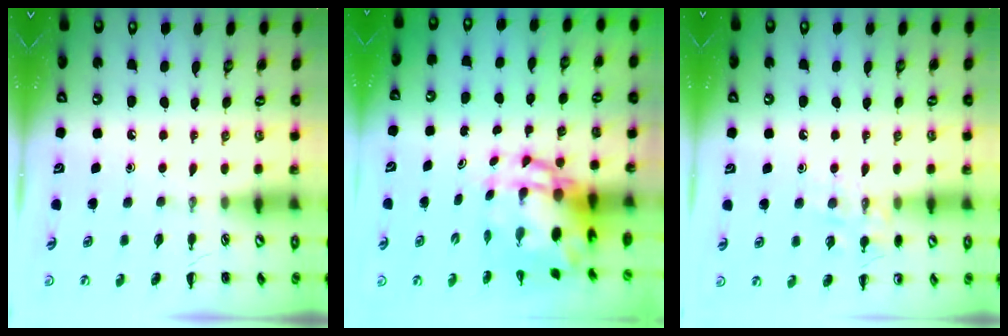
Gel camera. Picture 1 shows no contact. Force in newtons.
{"total": 8.4, "press": 8.1, "slide": 2.1}
{"total": 8.6, "press": 8.5, "slide": 1.3}